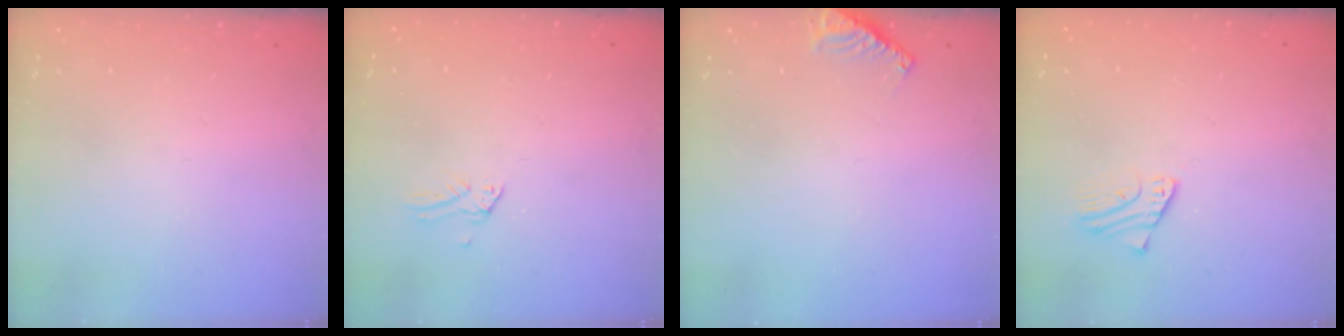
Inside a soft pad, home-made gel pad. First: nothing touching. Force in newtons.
{"total": 0.0}
{"total": 5.9, "press": 5.9, "slide": 0.6}
{"total": 1.9, "press": 1.9, "slide": 0.1}